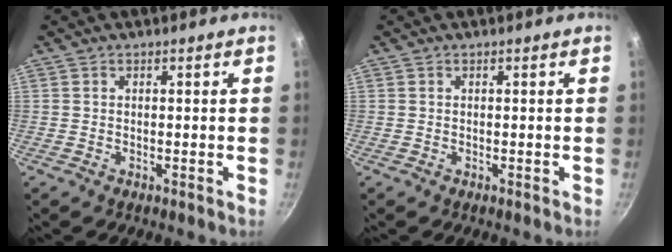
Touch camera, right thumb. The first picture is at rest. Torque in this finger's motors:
{"motor_torque": [0.00, 0.21, 0.08, -0.16, 0.00]}